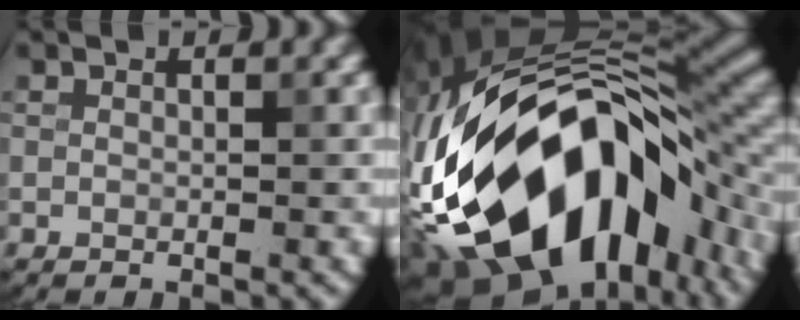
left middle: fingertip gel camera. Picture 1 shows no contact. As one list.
[{"total": 18.9, "force": [-6.8, 9.9, 14.6], "torque": [-0.242, -0.003, -0.114]}]